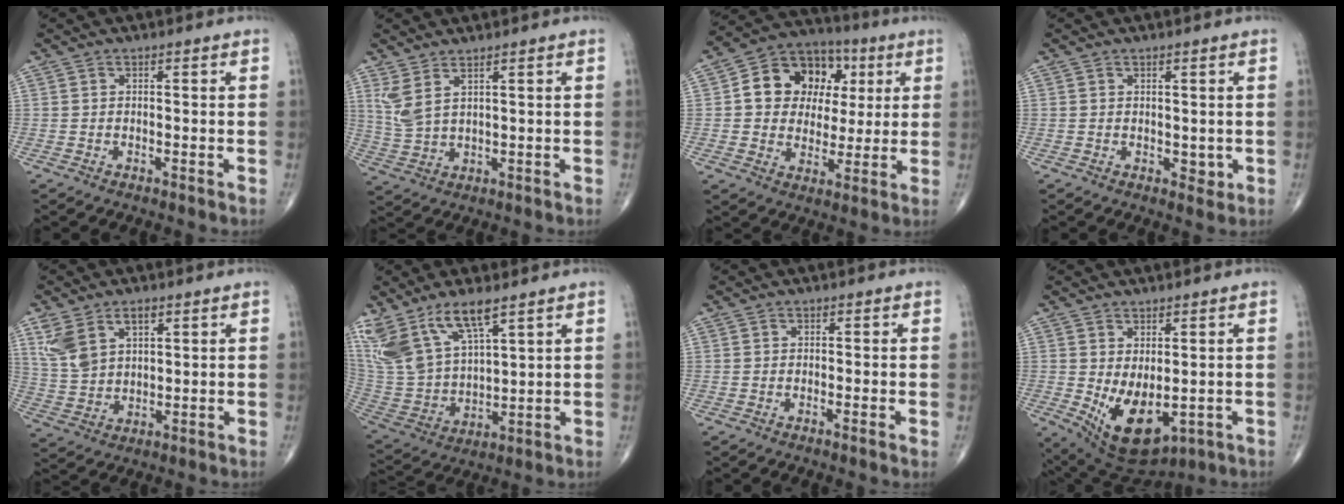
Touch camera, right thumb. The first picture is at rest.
{"total": 5.4, "force": [3.0, 1.6, 4.1], "torque": [-0.100, -0.018, 0.073]}
{"total": 15.4, "force": [3.4, 12.3, 8.7], "torque": [-0.097, 0.014, 0.052]}
{"total": 1.7, "force": [0.2, 1.2, 1.1], "torque": [-0.009, -0.004, 0.007]}
{"total": 7.0, "force": [3.4, 4.2, 4.4], "torque": [-0.086, -0.004, 0.078]}
{"total": 15.8, "force": [10.1, 6.0, 10.5], "torque": [-0.212, -0.037, 0.219]}
{"total": 0.9, "force": [-0.3, 0.0, 0.8], "torque": [-0.019, -0.002, -0.005]}
{"total": 10.8, "force": [-1.4, 5.9, 9.0], "torque": [-0.139, -0.011, 0.006]}